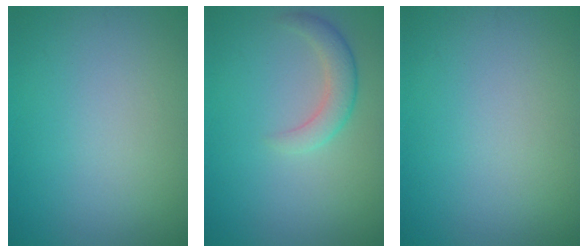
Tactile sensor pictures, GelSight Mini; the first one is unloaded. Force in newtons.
{"total": 2.5, "press": 2.5, "slide": 0.2}
{"total": 0.0}